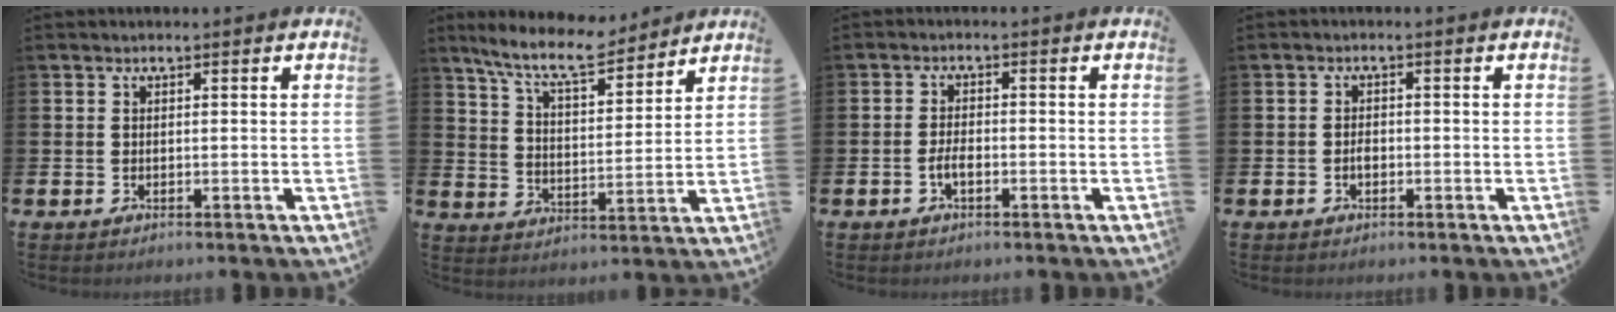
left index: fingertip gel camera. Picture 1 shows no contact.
{"total": 9.4, "force": [8.4, 1.9, 3.9], "torque": [-0.099, -0.040, 0.150]}
{"total": 2.0, "force": [-0.8, 0.8, 1.6], "torque": [-0.030, 0.001, -0.015]}
{"total": 1.3, "force": [-0.4, 0.8, 0.9], "torque": [-0.014, 0.001, -0.009]}